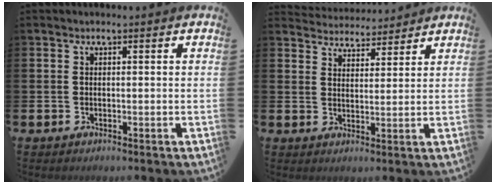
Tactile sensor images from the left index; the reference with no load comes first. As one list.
[{"total": 4.1, "force": [4.1, 0.7, -0.4], "torque": [-0.008, -0.024, 0.074]}]